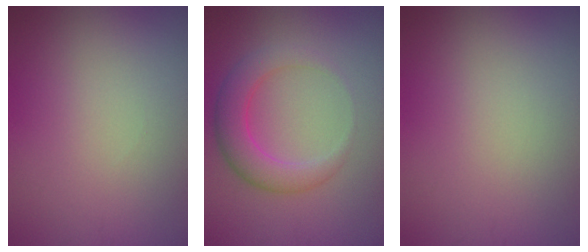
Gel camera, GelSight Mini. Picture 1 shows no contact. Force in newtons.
{"total": 4.2, "press": 4.2, "slide": 0.1}
{"total": 0.0}